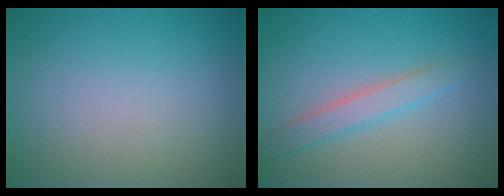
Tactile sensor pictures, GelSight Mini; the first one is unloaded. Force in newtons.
{"total": 2.3, "press": 2.3, "slide": 0.1}